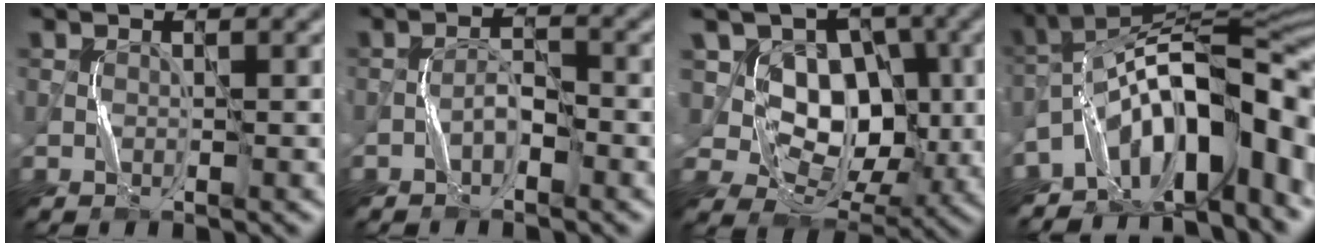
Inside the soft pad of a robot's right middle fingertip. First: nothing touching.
{"total": 1.7, "force": [-1.1, 0.6, 1.1], "torque": [-0.020, 0.008, -0.023]}
{"total": 9.0, "force": [1.8, 7.0, 5.3], "torque": [-0.078, 0.001, 0.011]}
{"total": 13.2, "force": [-5.8, 5.1, 10.8], "torque": [-0.150, 0.017, -0.101]}